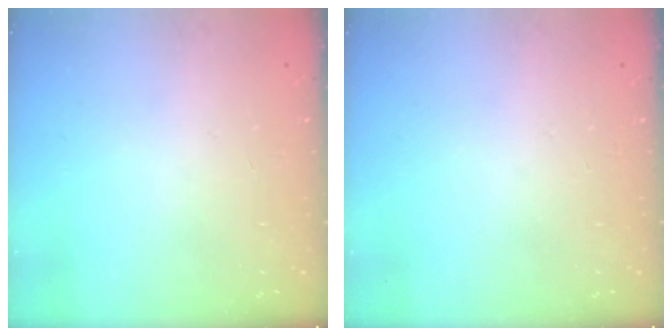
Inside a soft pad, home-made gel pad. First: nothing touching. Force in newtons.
{"total": 0.0}